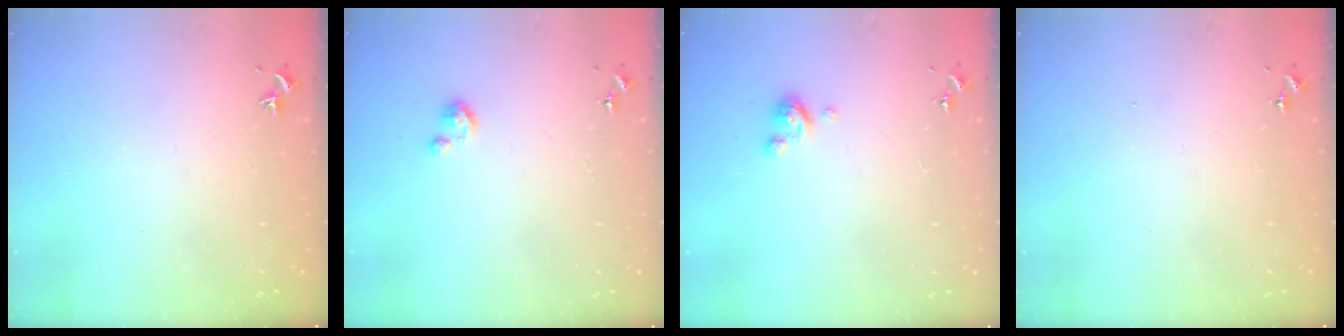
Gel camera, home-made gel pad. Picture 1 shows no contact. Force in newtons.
{"total": 3.3, "press": 3.3, "slide": 0.3}
{"total": 3.0, "press": 3.0, "slide": 0.3}
{"total": 0.0}